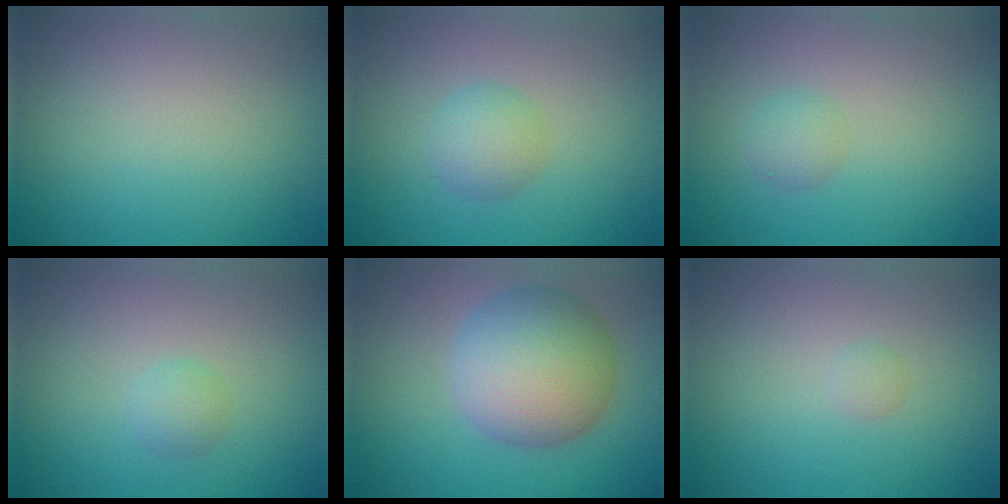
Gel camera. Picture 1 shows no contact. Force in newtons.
{"total": 2.3, "press": 2.3, "slide": 0.1}
{"total": 1.3, "press": 1.3, "slide": 0.1}
{"total": 1.2, "press": 1.2, "slide": 0.1}
{"total": 8.1, "press": 8.1, "slide": 0.3}
{"total": 0.5, "press": 0.5, "slide": 0.0}